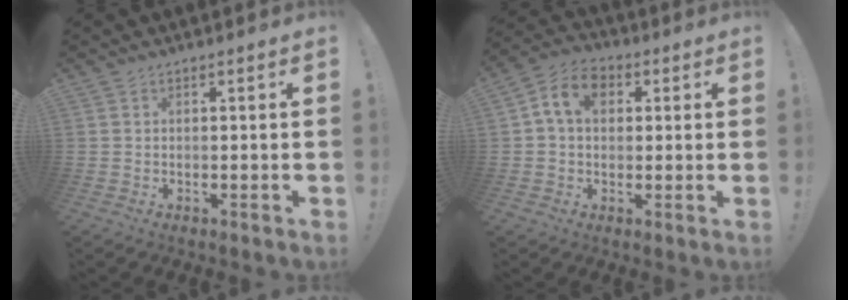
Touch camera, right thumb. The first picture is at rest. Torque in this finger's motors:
{"motor_torque": [-0.09, 0.59, -0.10, -0.08, 0.23]}